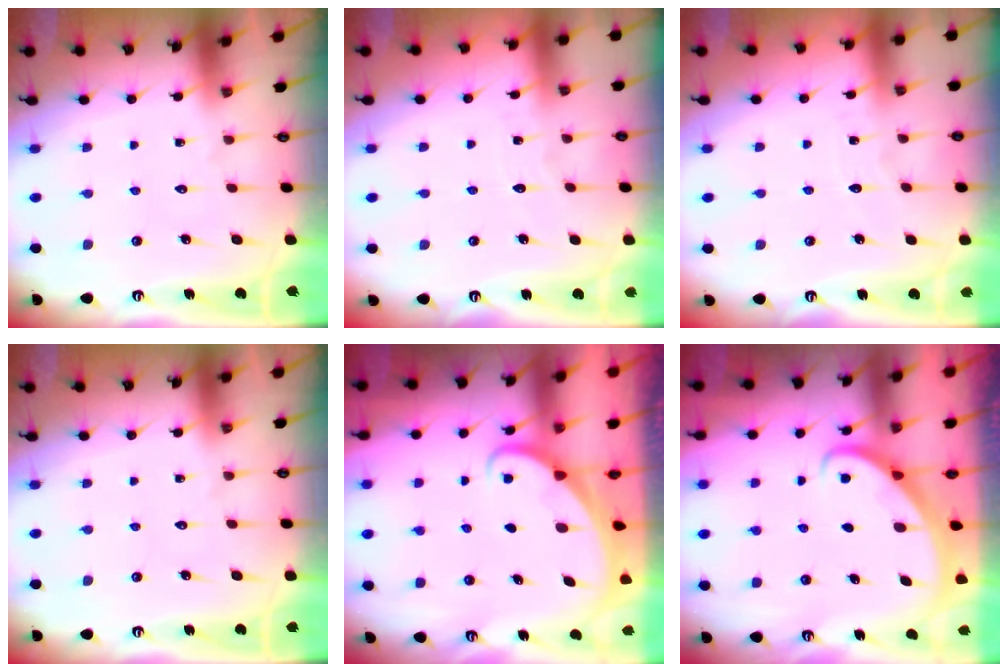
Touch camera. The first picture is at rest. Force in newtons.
{"total": 2.9, "press": 2.9, "slide": 0.2}
{"total": 2.9, "press": 2.9, "slide": 0.2}
{"total": 0.0}
{"total": 1.8, "press": 1.8, "slide": 0.1}
{"total": 2.9, "press": 2.9, "slide": 0.2}